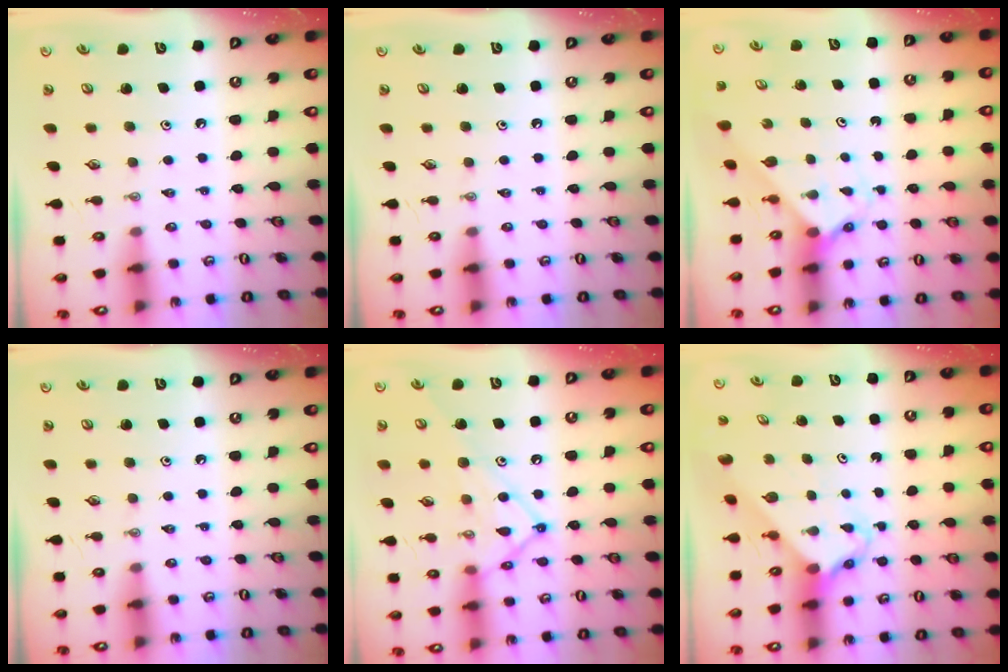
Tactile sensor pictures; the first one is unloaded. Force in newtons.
{"total": 0.0}
{"total": 2.2, "press": 2.2, "slide": 0.1}
{"total": 0.0}
{"total": 14.8, "press": 14.7, "slide": 1.5}
{"total": 2.6, "press": 2.6, "slide": 0.2}